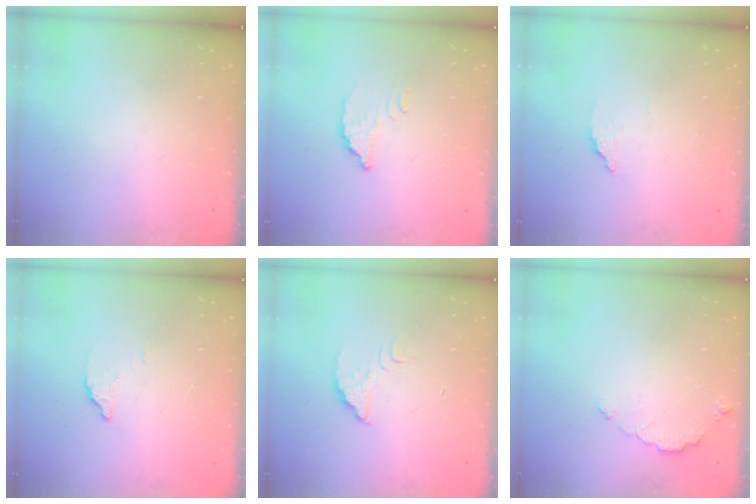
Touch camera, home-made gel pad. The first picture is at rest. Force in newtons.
{"total": 2.8, "press": 2.8, "slide": 0.1}
{"total": 2.2, "press": 2.2, "slide": 0.2}
{"total": 2.0, "press": 2.0, "slide": 0.1}
{"total": 4.4, "press": 4.4, "slide": 0.3}
{"total": 4.1, "press": 4.1, "slide": 0.4}